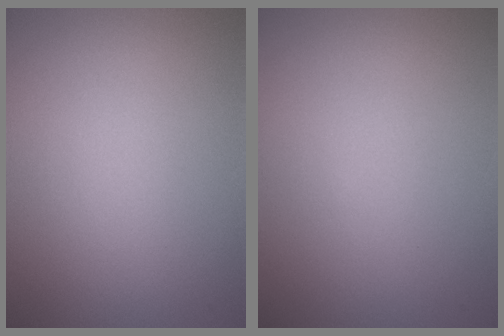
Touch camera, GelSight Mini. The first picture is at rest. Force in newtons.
{"total": 0.0}